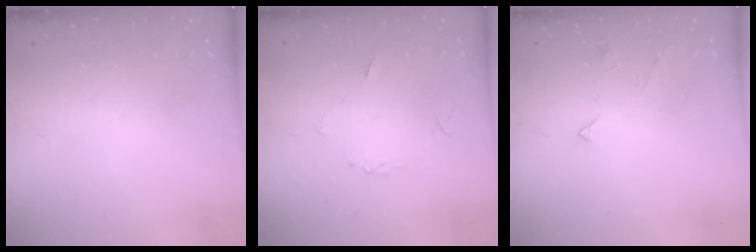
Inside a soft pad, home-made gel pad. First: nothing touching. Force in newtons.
{"total": 3.6, "press": 3.6, "slide": 0.4}
{"total": 2.0, "press": 1.9, "slide": 0.4}